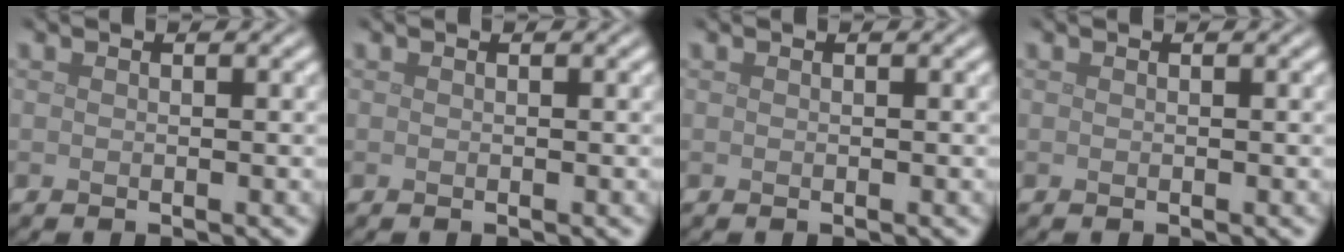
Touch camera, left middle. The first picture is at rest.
{"total": 0.0}
{"total": 0.0}
{"total": 0.0}